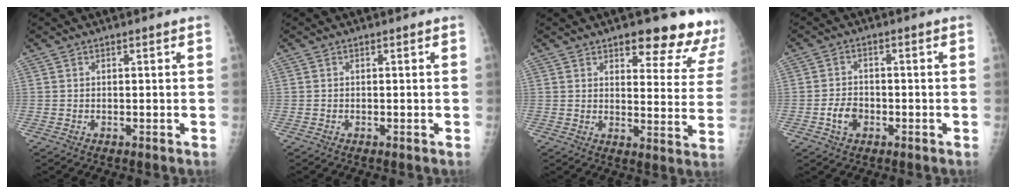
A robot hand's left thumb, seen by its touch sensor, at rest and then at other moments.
{"total": 0.0}
{"total": 15.5, "force": [11.8, 5.2, 8.6], "torque": [-0.059, -0.070, 0.132]}
{"total": 4.2, "force": [-1.6, 3.1, 2.4], "torque": [-0.033, 0.012, -0.029]}